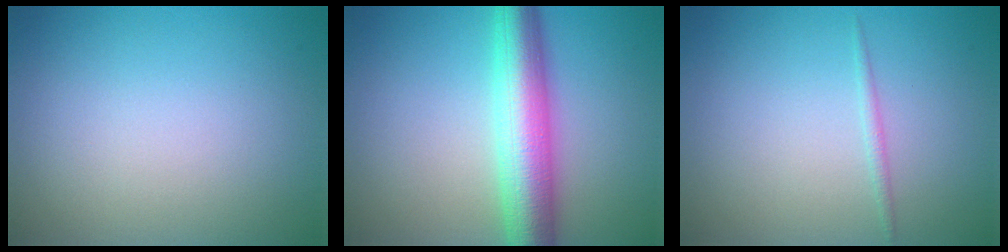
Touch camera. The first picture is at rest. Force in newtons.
{"total": 7.0, "press": 7.0, "slide": 0.1}
{"total": 0.7, "press": 0.7, "slide": 0.0}